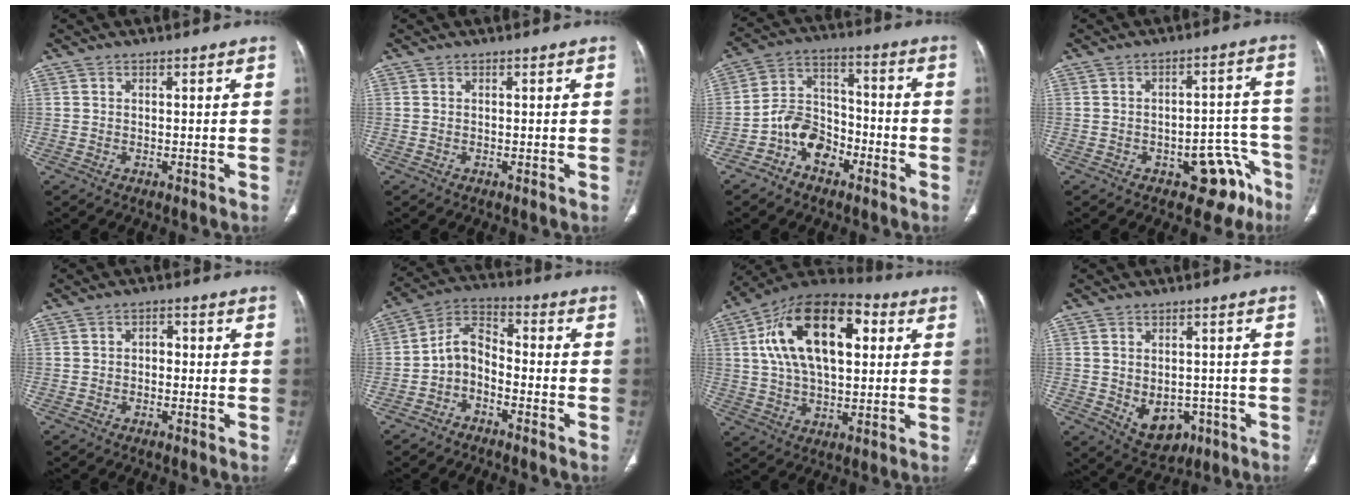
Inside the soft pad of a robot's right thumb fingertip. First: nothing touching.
{"total": 0.0}
{"total": 10.0, "force": [-5.1, 7.1, 4.9], "torque": [-0.056, 0.054, -0.100]}
{"total": 10.9, "force": [-6.2, 6.0, 6.6], "torque": [-0.028, 0.057, -0.074]}
{"total": 2.0, "force": [-0.3, 1.5, 1.3], "torque": [-0.006, 0.010, -0.012]}
{"total": 7.0, "force": [-3.0, 4.6, 4.4], "torque": [-0.070, 0.050, -0.073]}
{"total": 21.3, "force": [5.2, 11.6, 17.1], "torque": [-0.270, 0.015, 0.077]}
{"total": 8.0, "force": [-2.3, 5.9, 4.9], "torque": [-0.044, 0.011, -0.015]}